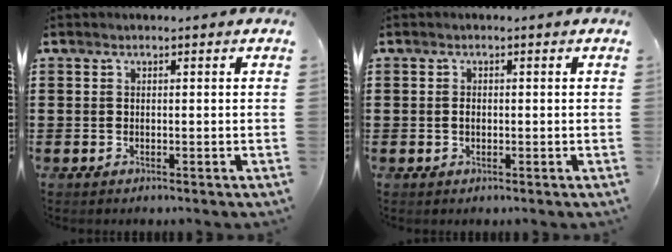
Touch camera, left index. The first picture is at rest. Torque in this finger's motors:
{"motor_torque": [0.55, 0.35, 0.10, 0.05]}